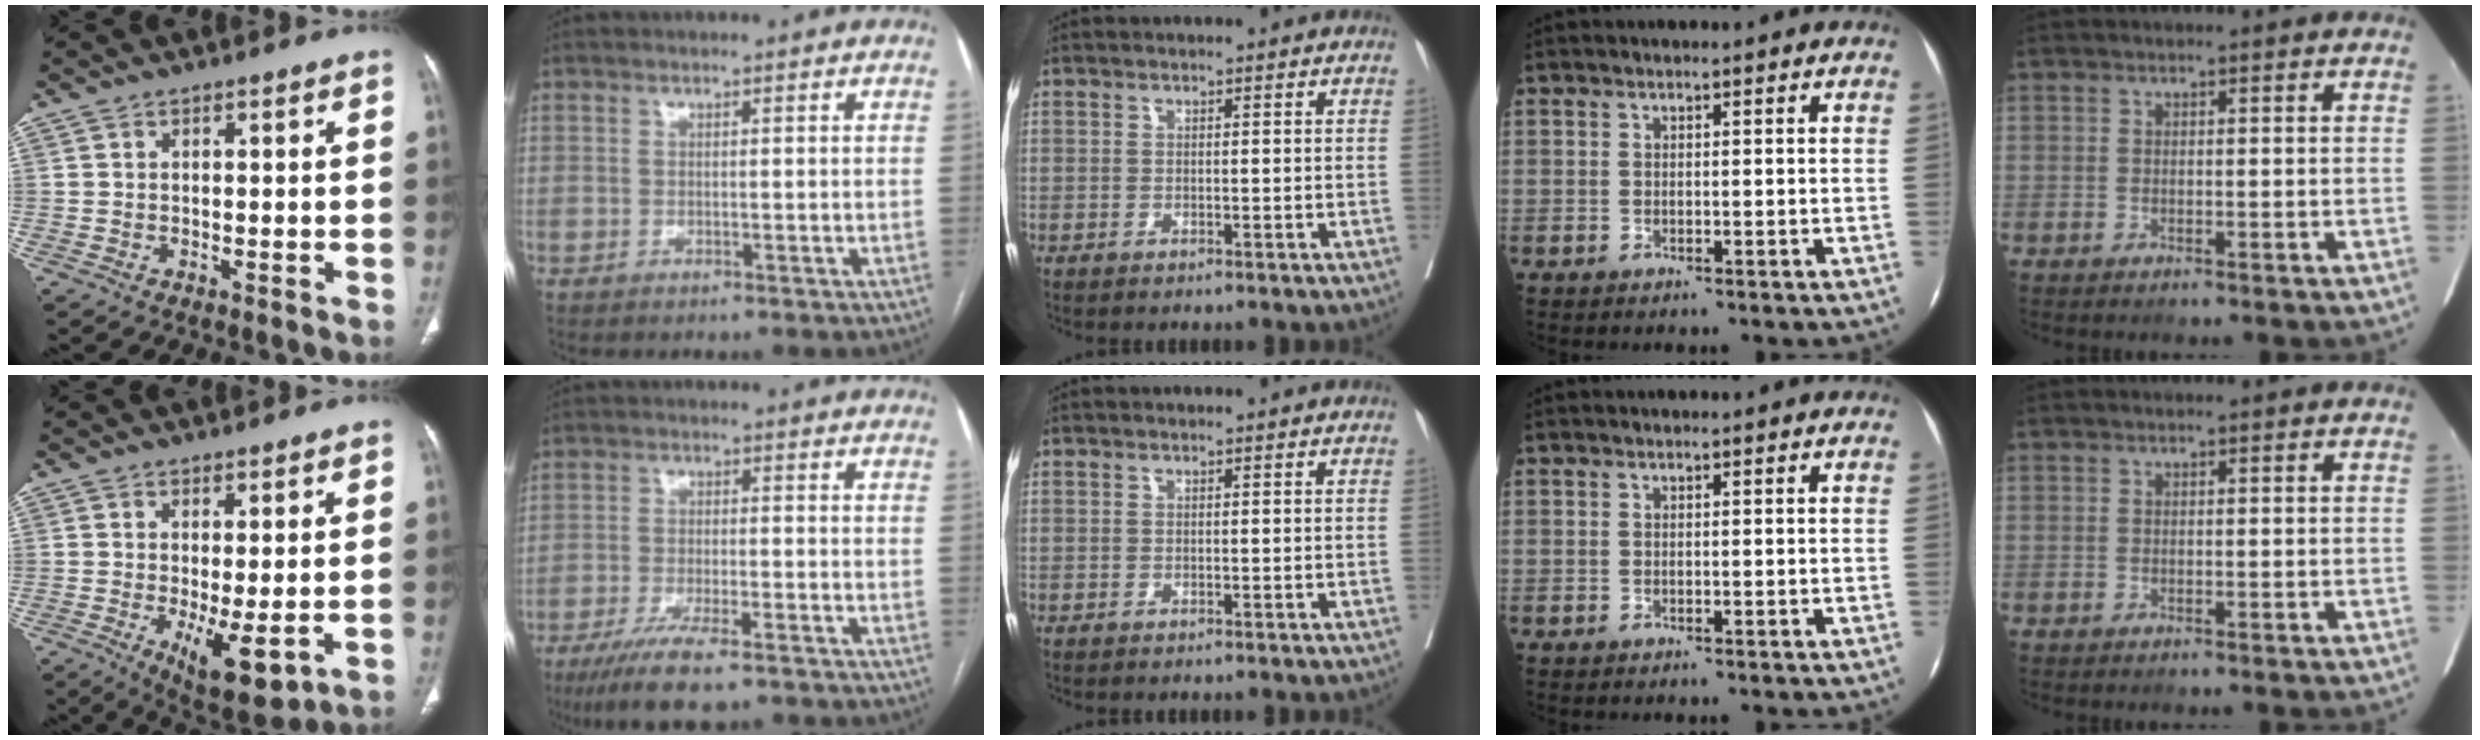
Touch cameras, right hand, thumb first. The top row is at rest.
{"thumb": {"total": 8.7, "force": [-1.7, 3.1, 8.0], "torque": [-0.120, -0.025, -0.013]}, "index": {"total": 10.0, "force": [-7.3, 1.6, 6.7], "torque": [-0.113, -0.022, -0.116]}}